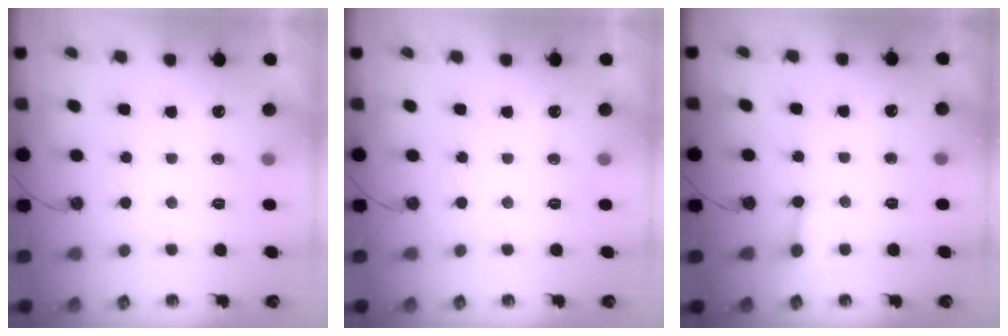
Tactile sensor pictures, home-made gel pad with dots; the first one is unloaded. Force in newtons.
{"total": 0.0}
{"total": 1.7, "press": 1.7, "slide": 0.0}